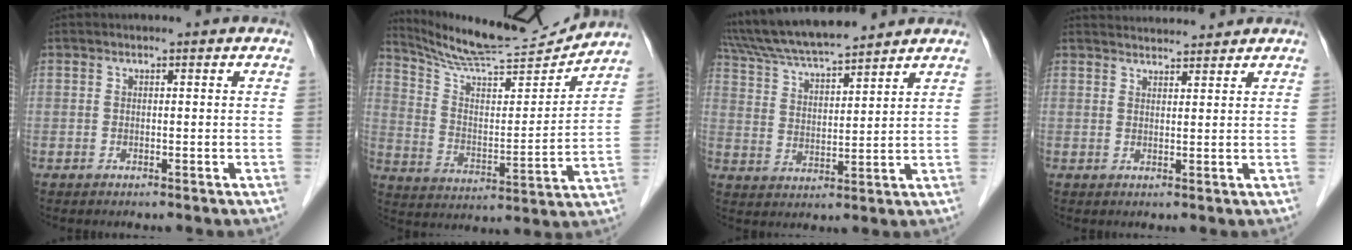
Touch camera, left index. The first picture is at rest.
{"total": 16.5, "force": [16.0, 0.2, 4.1], "torque": [-0.086, -0.016, 0.261]}
{"total": 14.1, "force": [12.8, 1.1, 5.8], "torque": [-0.114, 0.024, 0.233]}
{"total": 4.9, "force": [4.8, 0.2, 0.4], "torque": [-0.011, 0.025, 0.072]}